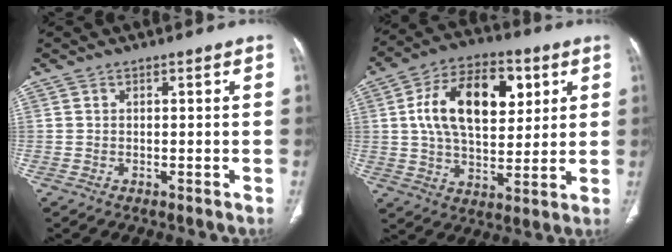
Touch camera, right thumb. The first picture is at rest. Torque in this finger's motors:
{"motor_torque": [2.20, 2.81, 1.07, -0.68, 0.54]}